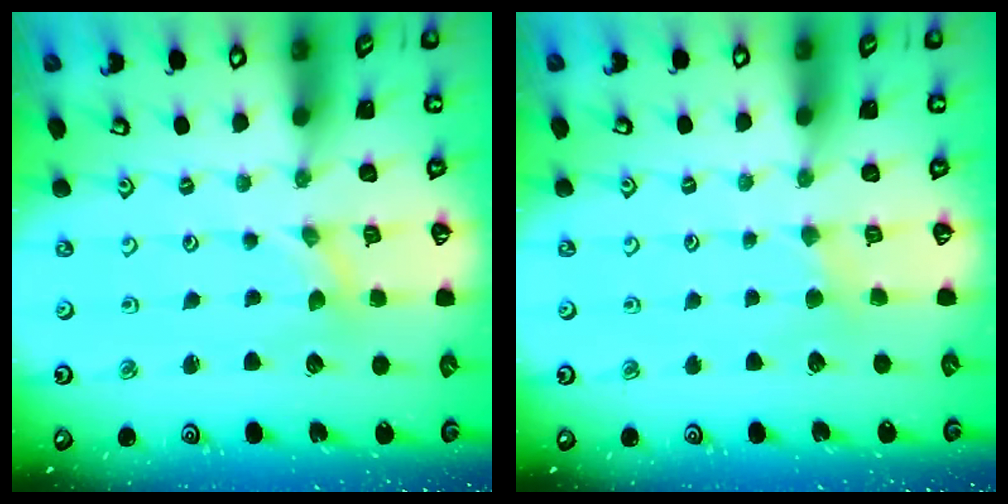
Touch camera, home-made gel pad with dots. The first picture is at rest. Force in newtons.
{"total": 2.8, "press": 2.7, "slide": 0.5}